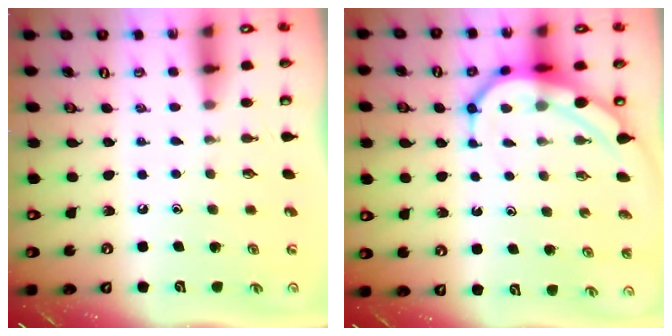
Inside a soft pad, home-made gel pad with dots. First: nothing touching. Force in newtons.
{"total": 8.0, "press": 7.9, "slide": 0.9}